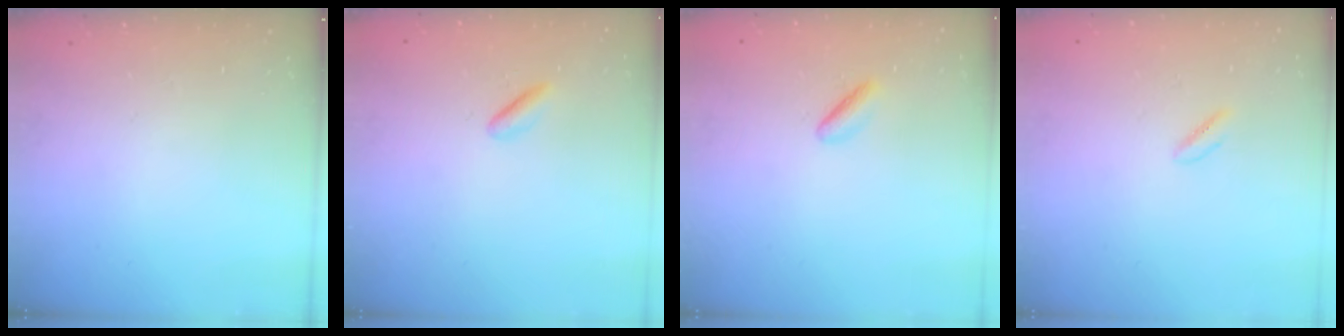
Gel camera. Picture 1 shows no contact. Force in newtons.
{"total": 1.1, "press": 0.9, "slide": 0.7}
{"total": 2.5, "press": 2.3, "slide": 0.8}
{"total": 1.6, "press": 1.2, "slide": 1.0}